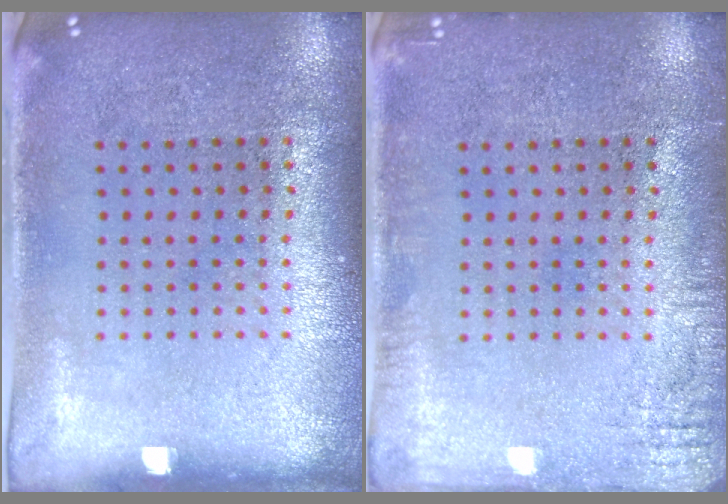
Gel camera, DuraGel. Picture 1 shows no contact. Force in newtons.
{"total": 1.8, "press": 1.8, "slide": 0.1}